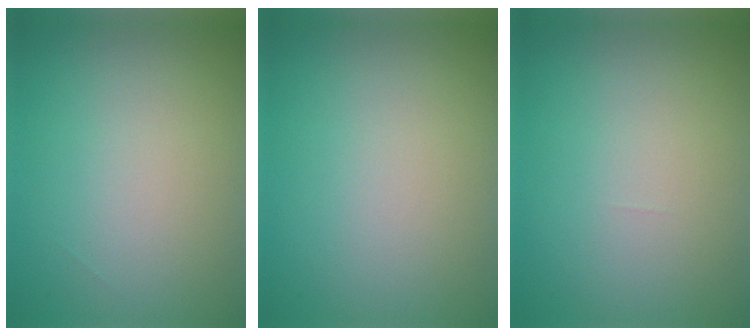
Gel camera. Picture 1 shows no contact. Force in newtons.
{"total": 0.0}
{"total": 0.0}